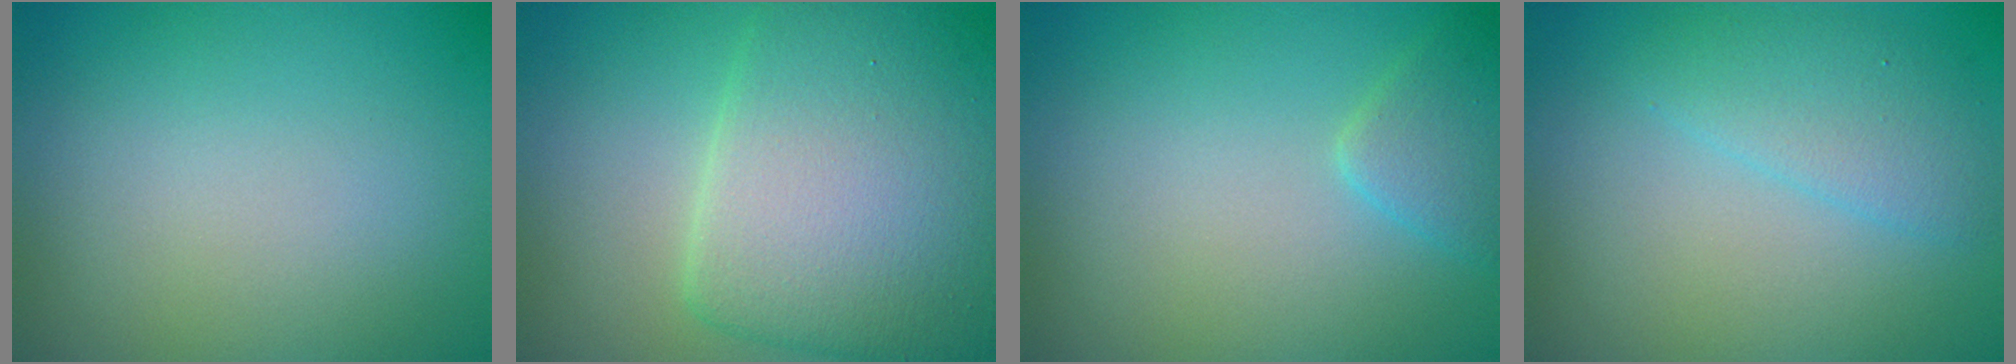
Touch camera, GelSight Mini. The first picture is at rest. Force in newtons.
{"total": 9.1, "press": 9.1, "slide": 0.2}
{"total": 2.1, "press": 2.1, "slide": 0.1}
{"total": 2.8, "press": 2.8, "slide": 0.2}